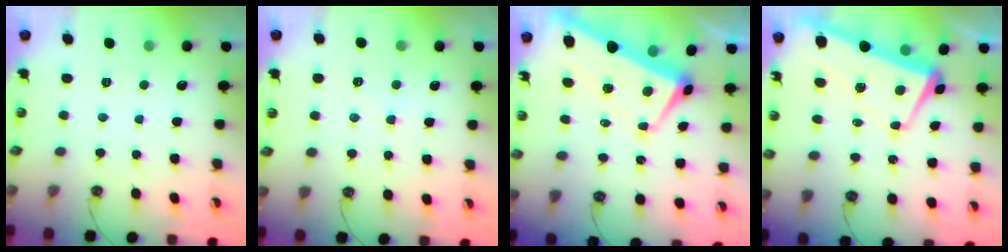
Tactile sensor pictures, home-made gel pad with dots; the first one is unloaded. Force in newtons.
{"total": 3.3, "press": 3.2, "slide": 0.4}
{"total": 1.7, "press": 1.1, "slide": 1.3}
{"total": 1.6, "press": 0.1, "slide": 1.6}